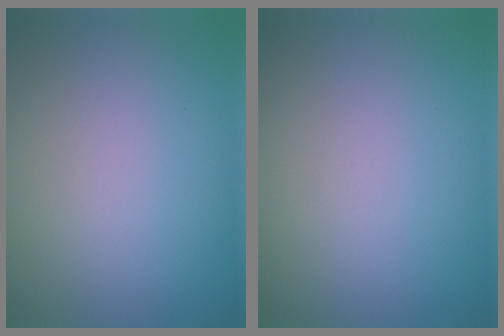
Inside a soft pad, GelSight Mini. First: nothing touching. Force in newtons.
{"total": 0.0}